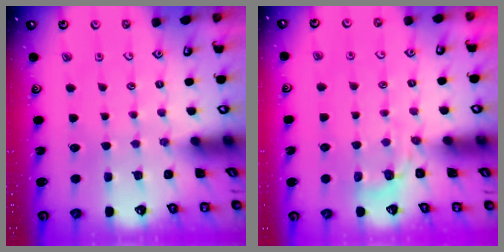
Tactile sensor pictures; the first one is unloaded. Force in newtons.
{"total": 3.1, "press": 2.1, "slide": 2.3}